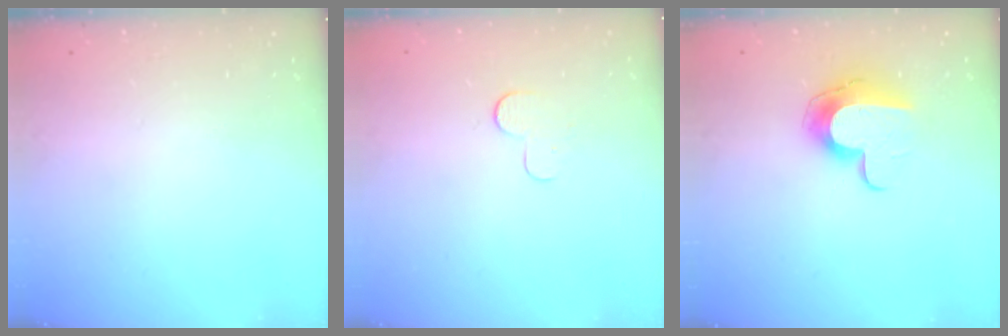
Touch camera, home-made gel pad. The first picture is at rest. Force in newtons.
{"total": 3.6, "press": 3.6, "slide": 0.3}
{"total": 11.2, "press": 11.2, "slide": 0.4}